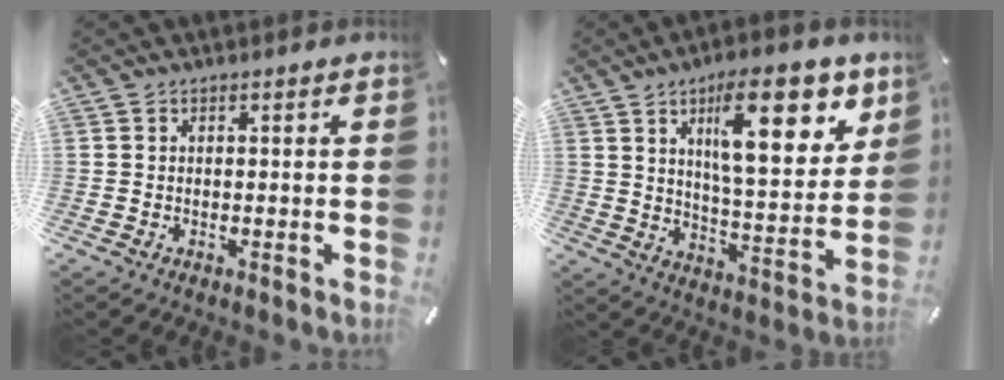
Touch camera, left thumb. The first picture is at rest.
{"total": 20.1, "force": [9.6, 7.8, 15.9], "torque": [-0.225, -0.038, 0.148]}